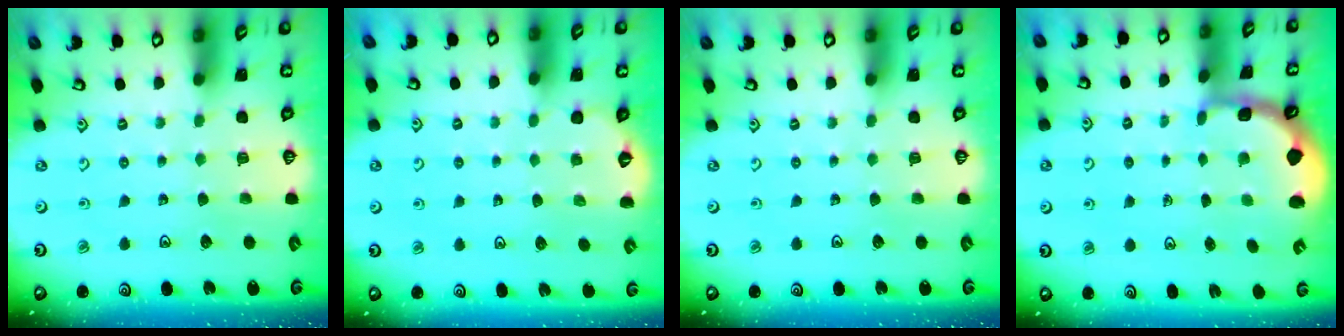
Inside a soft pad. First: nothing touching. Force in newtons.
{"total": 1.9, "press": 0.5, "slide": 1.9}
{"total": 0.0}
{"total": 1.9, "press": 1.8, "slide": 0.6}